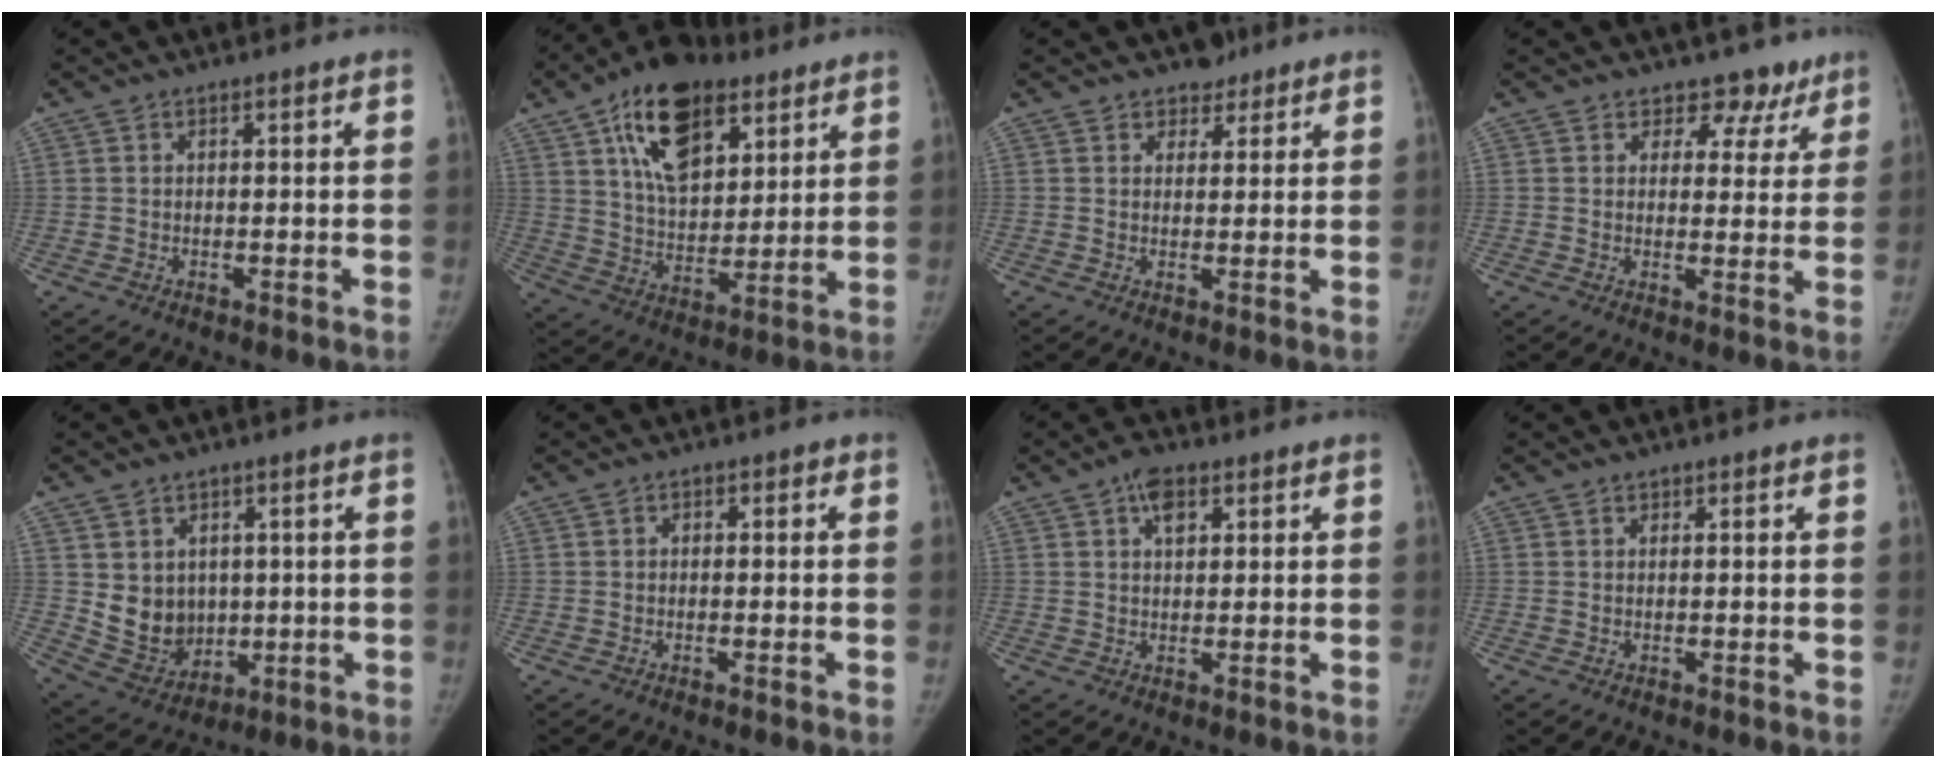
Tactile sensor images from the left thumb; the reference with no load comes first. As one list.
[{"total": 19.7, "force": [9.9, 10.8, 13.1], "torque": [-0.182, -0.033, 0.167]}, {"total": 3.0, "force": [2.3, 1.9, 0.0], "torque": [0.019, -0.012, 0.030]}, {"total": 6.4, "force": [5.0, 4.0, 0.4], "torque": [0.034, -0.027, 0.055]}, {"total": 9.6, "force": [1.3, 8.2, 4.8], "torque": [-0.048, -0.018, 0.053]}, {"total": 1.0, "force": [-0.3, 0.8, 0.5], "torque": [0.009, -0.002, -0.014]}, {"total": 4.3, "force": [2.0, 2.4, 2.9], "torque": [-0.037, -0.001, 0.030]}, {"total": 0.0}]